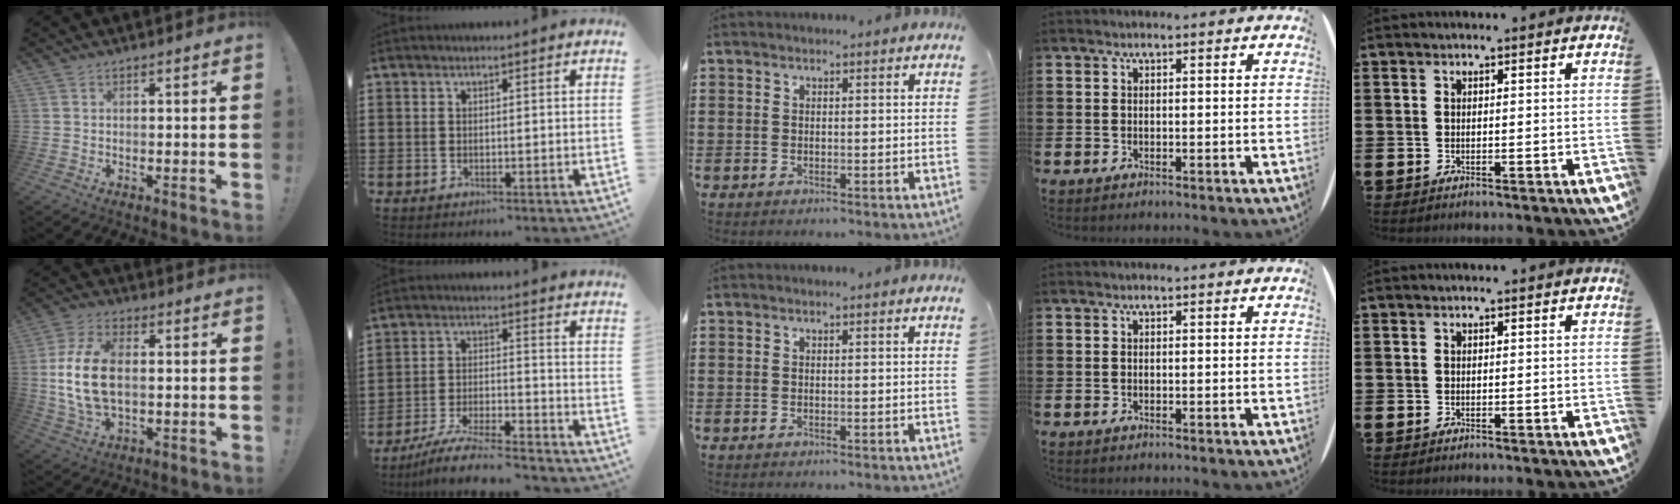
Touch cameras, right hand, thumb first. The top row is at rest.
{"thumb": {"total": 14.7, "force": [0.6, 8.6, 11.9], "torque": [-0.237, 0.002, 0.014]}, "index": {"total": 7.8, "force": [-7.2, 0.1, 3.0], "torque": [-0.060, 0.001, -0.138]}}